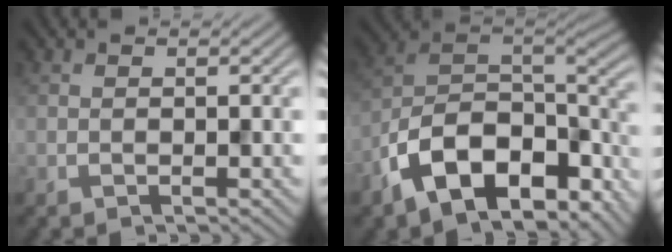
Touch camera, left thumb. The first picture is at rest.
{"total": 15.5, "force": [-9.0, 7.9, 9.9], "torque": [-0.217, -0.032, -0.148]}